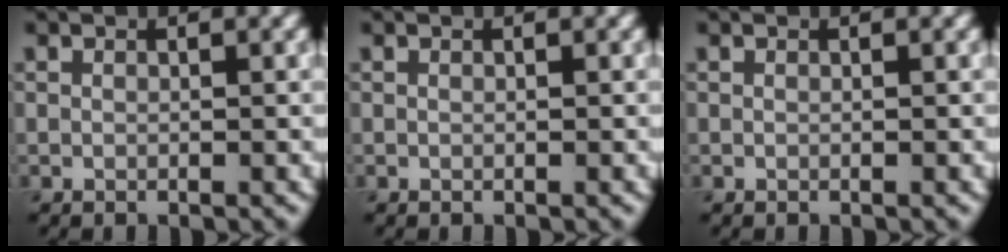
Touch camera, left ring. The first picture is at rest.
{"total": 0.0}
{"total": 0.0}